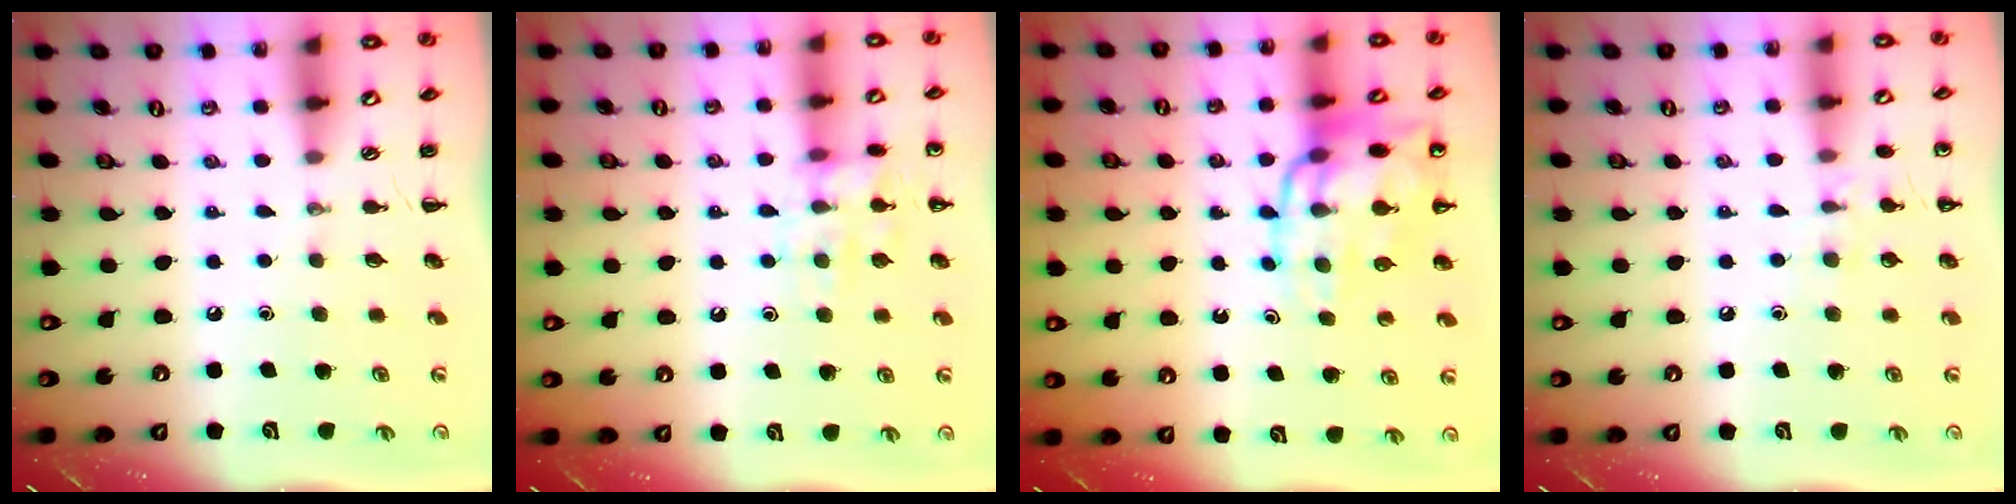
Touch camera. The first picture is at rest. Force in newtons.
{"total": 11.8, "press": 11.8, "slide": 0.6}
{"total": 15.6, "press": 15.3, "slide": 3.0}
{"total": 7.4, "press": 7.1, "slide": 2.1}